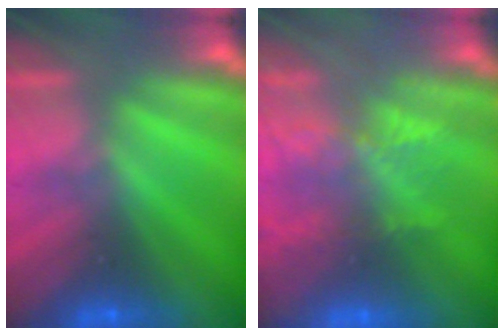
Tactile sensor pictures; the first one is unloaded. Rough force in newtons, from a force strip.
{"total": 7.5}